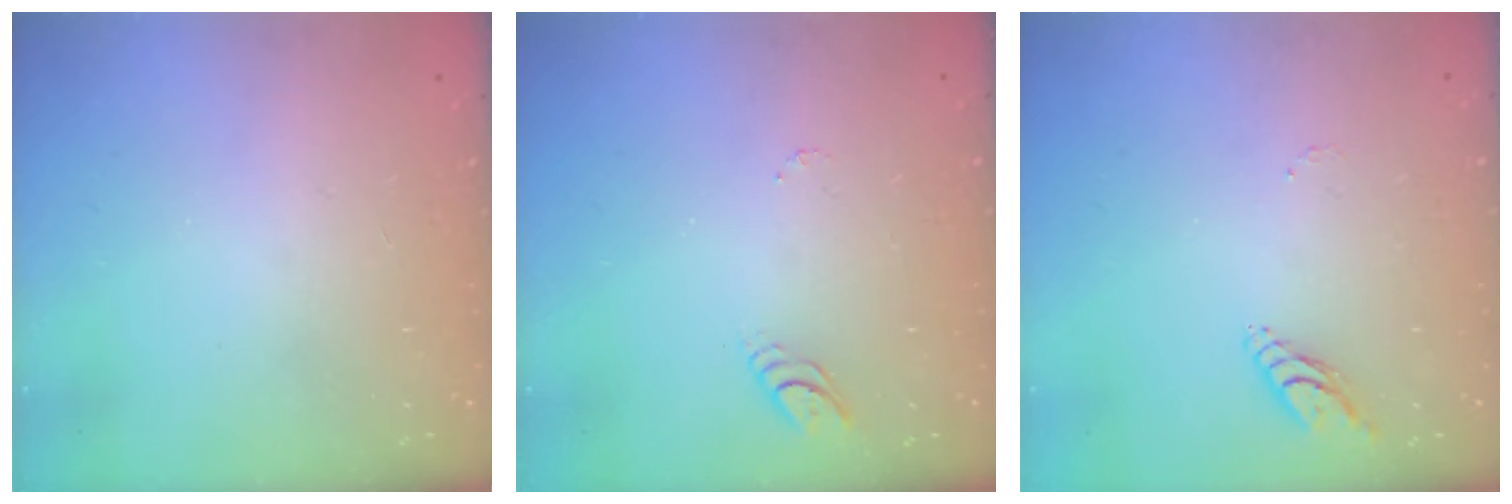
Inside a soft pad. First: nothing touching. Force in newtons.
{"total": 3.3, "press": 3.3, "slide": 0.4}
{"total": 5.4, "press": 5.4, "slide": 0.2}